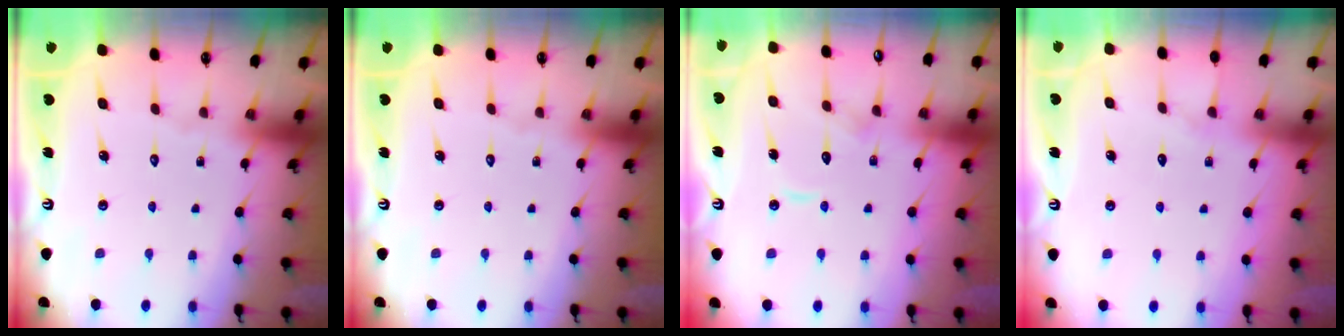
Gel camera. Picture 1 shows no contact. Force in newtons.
{"total": 0.0}
{"total": 8.3, "press": 8.3, "slide": 0.6}
{"total": 5.6, "press": 5.6, "slide": 0.8}